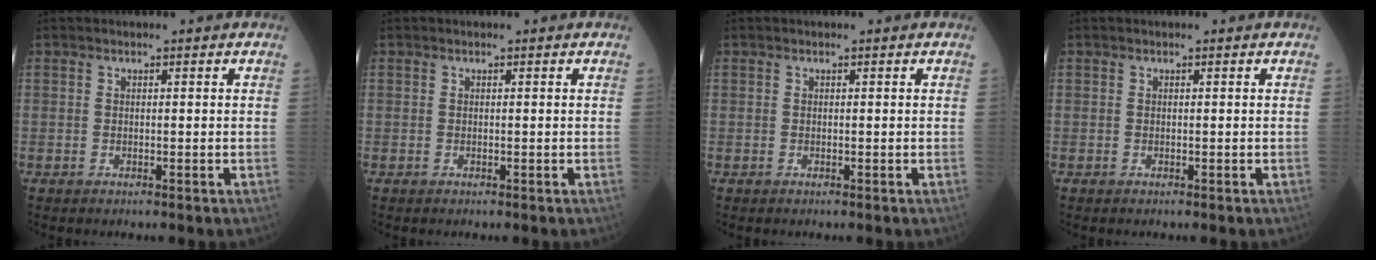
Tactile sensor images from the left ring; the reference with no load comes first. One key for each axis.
{"total": 0.0}
{"total": 0.0}
{"total": 0.0}